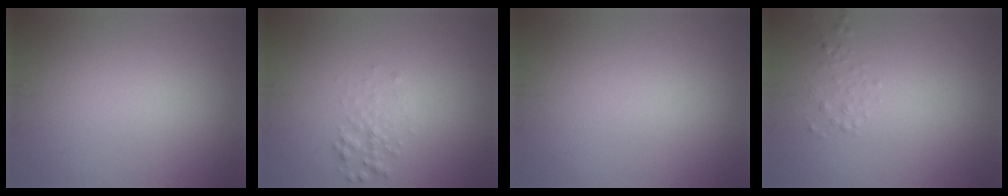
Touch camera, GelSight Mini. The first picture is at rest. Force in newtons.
{"total": 1.4, "press": 1.4, "slide": 0.0}
{"total": 0.0}
{"total": 0.9, "press": 0.9, "slide": 0.0}